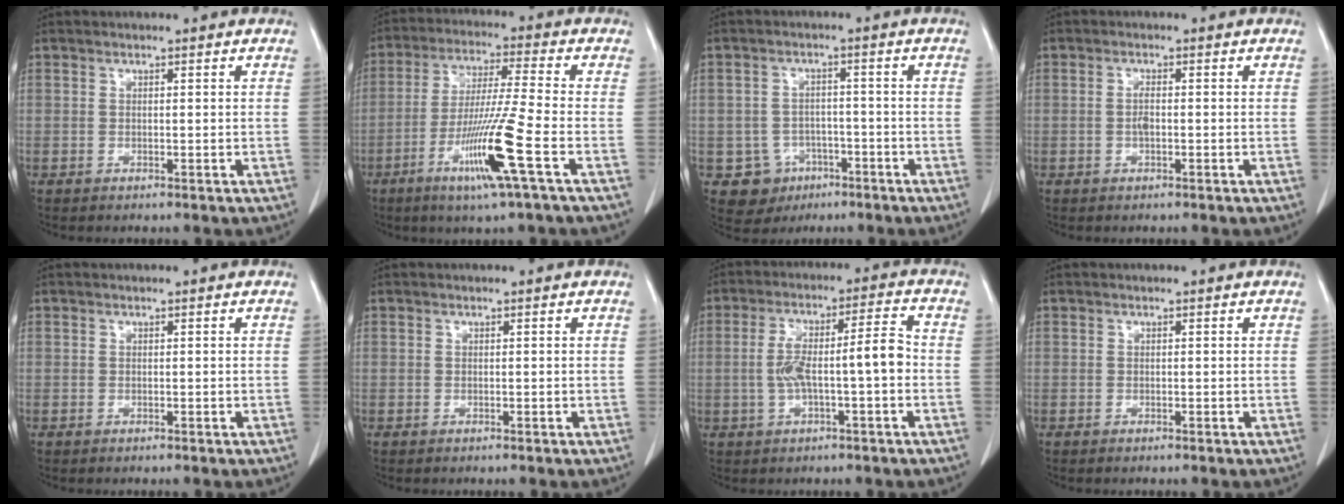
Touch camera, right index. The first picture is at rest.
{"total": 12.3, "force": [-5.1, -1.4, 11.1], "torque": [-0.218, -0.023, -0.098]}
{"total": 6.0, "force": [-2.4, 5.5, 0.6], "torque": [-0.004, 0.013, -0.026]}
{"total": 1.6, "force": [-0.3, 0.4, 1.5], "torque": [-0.034, 0.001, -0.006]}
{"total": 0.0}
{"total": 0.0}
{"total": 8.8, "force": [-1.2, 1.4, 8.6], "torque": [-0.158, 0.031, -0.019]}
{"total": 0.0}